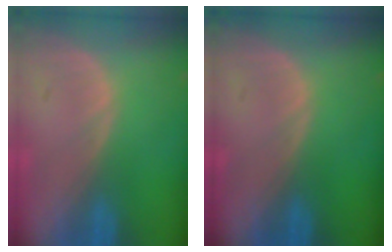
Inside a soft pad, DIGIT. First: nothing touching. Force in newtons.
{"total": 0.0}